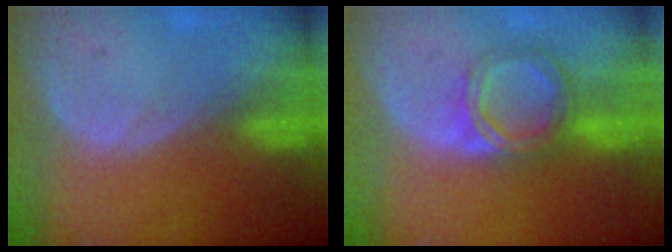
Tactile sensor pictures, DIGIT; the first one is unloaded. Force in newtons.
{"total": 6.1, "press": 5.4, "slide": 2.9}